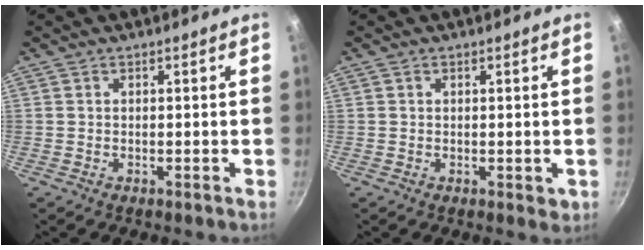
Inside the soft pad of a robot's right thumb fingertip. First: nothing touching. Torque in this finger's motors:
{"motor_torque": [0.10, 0.33, -0.16, 0.10, 0.11]}